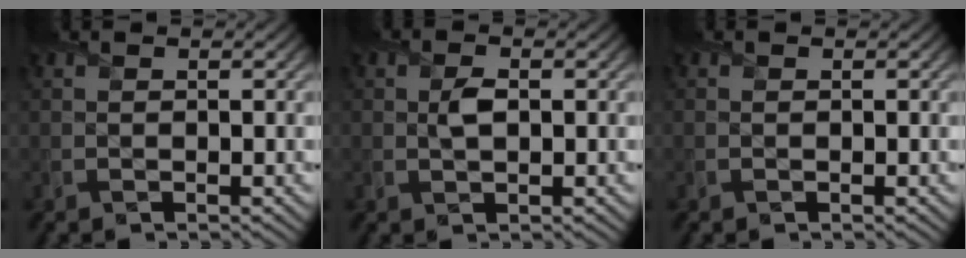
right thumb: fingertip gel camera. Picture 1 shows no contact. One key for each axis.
{"total": 2.2, "fx": 0.1, "fy": 1.3, "fz": 1.7, "tx": -0.038, "ty": -0.002, "tz": 0.000}
{"total": 0.0}